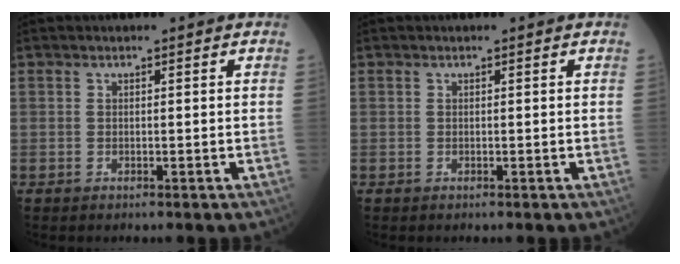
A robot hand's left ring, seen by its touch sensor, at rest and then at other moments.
{"total": 0.0}